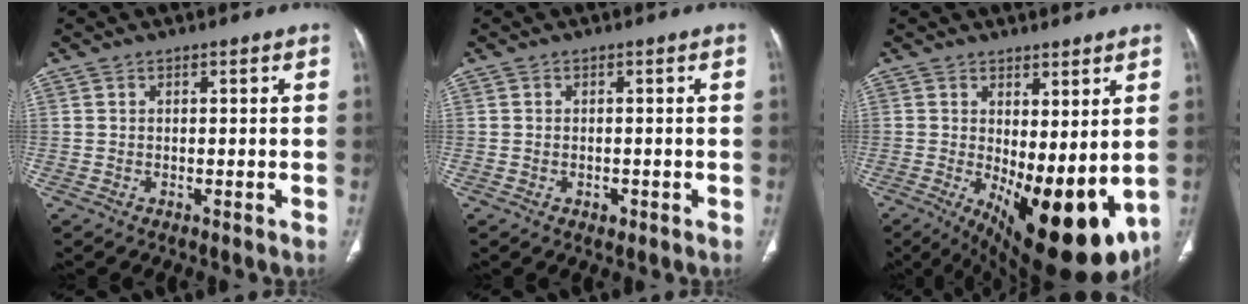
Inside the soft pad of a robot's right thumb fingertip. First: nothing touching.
{"total": 1.3, "force": [-0.5, 1.0, 0.7], "torque": [-0.011, 0.005, -0.003]}
{"total": 18.3, "force": [-2.0, 7.5, 16.6], "torque": [-0.223, -0.031, 0.001]}